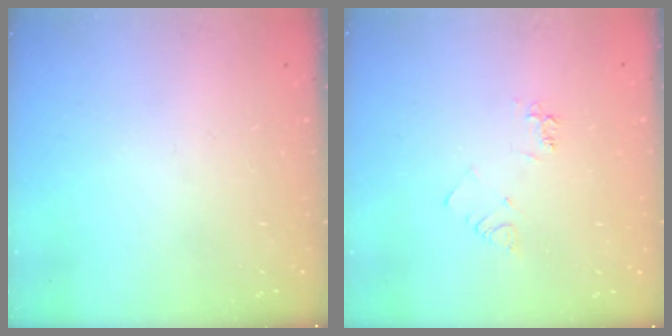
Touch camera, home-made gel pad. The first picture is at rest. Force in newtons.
{"total": 4.6, "press": 4.6, "slide": 0.5}